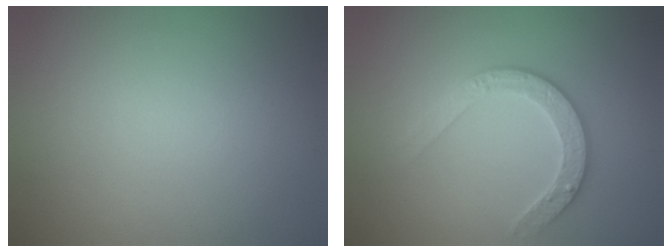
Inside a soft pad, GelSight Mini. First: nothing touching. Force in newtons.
{"total": 2.8, "press": 2.7, "slide": 0.6}